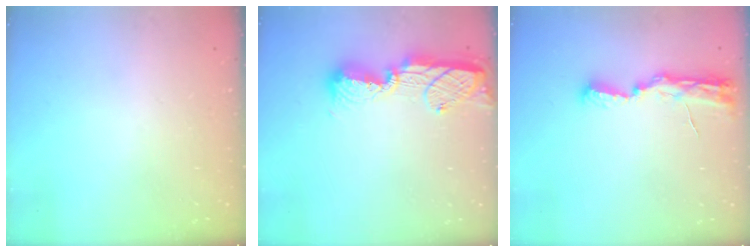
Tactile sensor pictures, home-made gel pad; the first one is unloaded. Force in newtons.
{"total": 11.5, "press": 11.5, "slide": 0.7}
{"total": 8.1, "press": 8.1, "slide": 0.8}